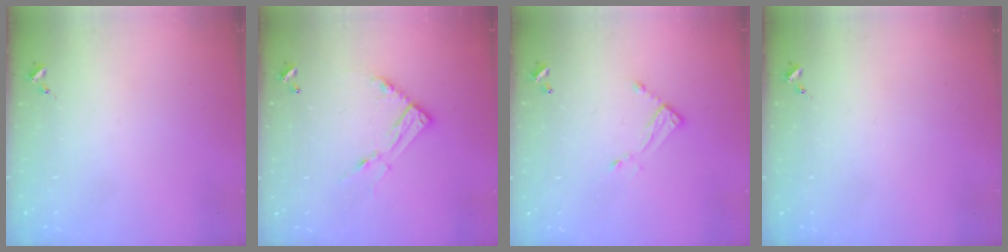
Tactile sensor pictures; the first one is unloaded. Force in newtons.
{"total": 11.2, "press": 11.2, "slide": 0.9}
{"total": 7.3, "press": 7.3, "slide": 0.3}
{"total": 0.0}